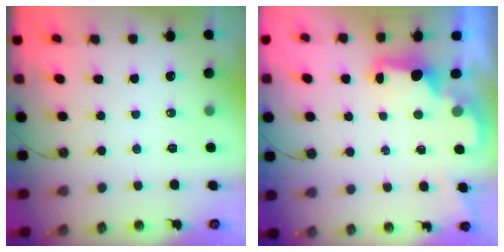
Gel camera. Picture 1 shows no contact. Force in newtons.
{"total": 2.4, "press": 2.2, "slide": 0.7}